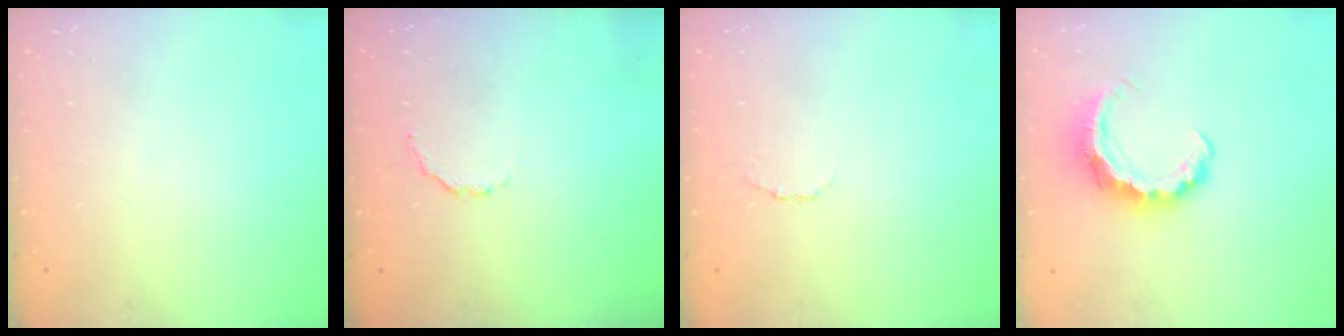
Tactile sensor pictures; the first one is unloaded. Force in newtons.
{"total": 4.0, "press": 3.8, "slide": 1.2}
{"total": 1.2, "press": 1.2, "slide": 0.3}
{"total": 8.5, "press": 8.5, "slide": 0.8}